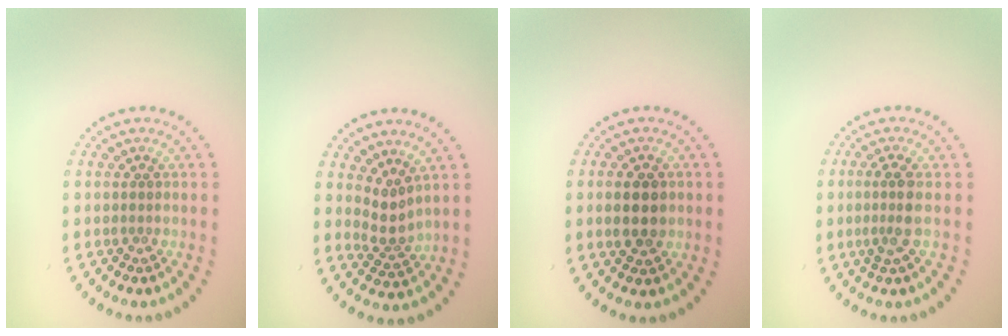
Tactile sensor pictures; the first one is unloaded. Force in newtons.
{"total": 2.3, "press": 1.4, "slide": 1.8}
{"total": 3.0, "press": 3.0, "slide": 0.2}
{"total": 2.2, "press": 1.8, "slide": 1.2}